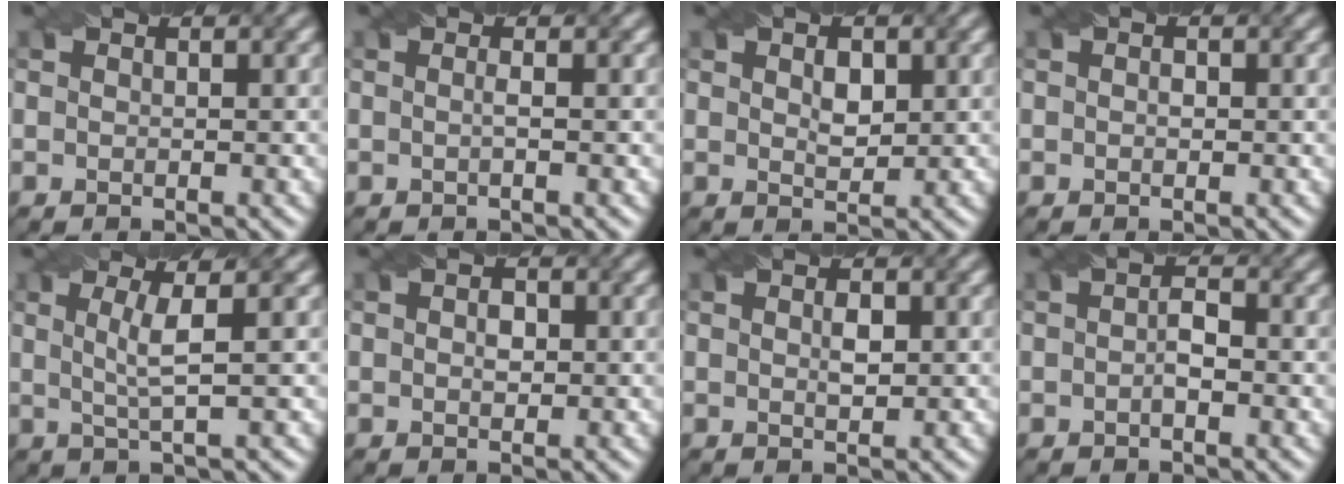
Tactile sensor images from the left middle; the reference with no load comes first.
{"total": 0.8, "force": [-0.1, 0.1, 0.8], "torque": [-0.014, -0.003, -0.005]}
{"total": 2.0, "force": [0.7, 1.1, 1.5], "torque": [-0.026, -0.001, 0.013]}
{"total": 0.7, "force": [0.0, 0.5, 0.6], "torque": [-0.009, 0.000, -0.001]}
{"total": 3.0, "force": [0.6, 0.5, 2.9], "torque": [-0.056, 0.001, 0.014]}
{"total": 1.3, "force": [0.0, 0.9, 1.0], "torque": [-0.016, 0.002, -0.001]}
{"total": 1.4, "force": [0.3, 0.6, 1.3], "torque": [-0.025, 0.001, 0.006]}
{"total": 1.6, "force": [-0.4, 0.6, 1.4], "torque": [-0.029, 0.003, -0.008]}